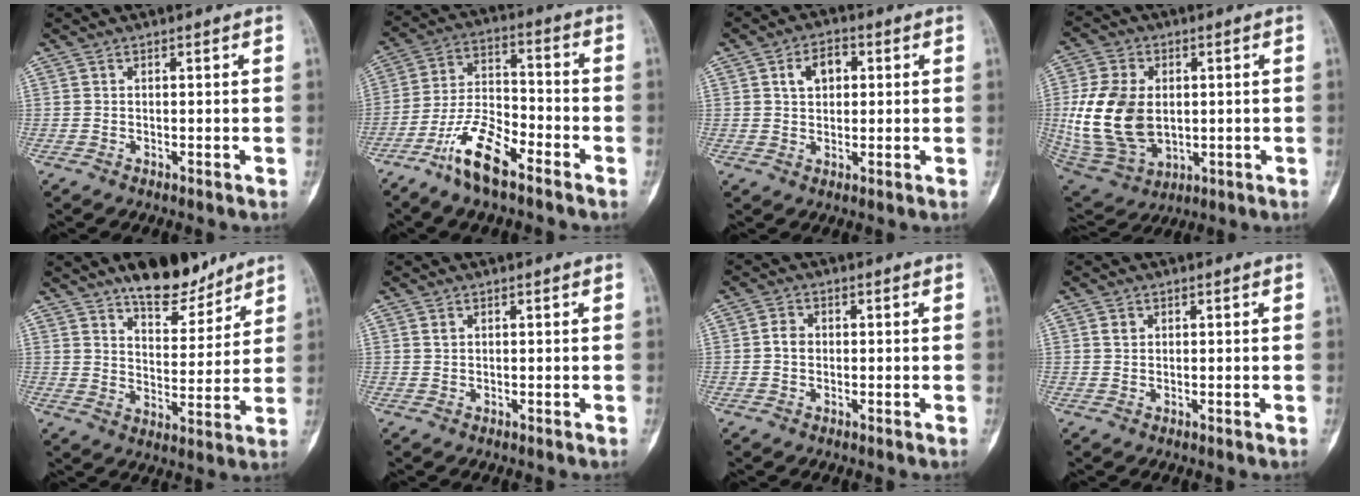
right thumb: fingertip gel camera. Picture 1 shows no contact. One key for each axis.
{"total": 11.6, "fx": -7.4, "fy": 3.9, "fz": 8.0, "tx": -0.158, "ty": 0.048, "tz": -0.146}
{"total": 5.4, "fx": 1.7, "fy": 3.6, "fz": 3.6, "tx": -0.043, "ty": 0.005, "tz": 0.025}
{"total": 17.2, "fx": 0.6, "fy": 11.7, "fz": 12.6, "tx": -0.240, "ty": -0.012, "tz": 0.029}
{"total": 11.7, "fx": 9.1, "fy": 4.8, "fz": 5.6, "tx": -0.048, "ty": -0.064, "tz": 0.146}
{"total": 0.8, "fx": 0.4, "fy": 0.5, "fz": 0.4, "tx": -0.005, "ty": 0.001, "tz": 0.008}
{"total": 2.2, "fx": 0.0, "fy": 1.8, "fz": 1.2, "tx": -0.013, "ty": 0.007, "tz": -0.004}
{"total": 1.3, "fx": 0.7, "fy": 1.0, "fz": 0.6, "tx": -0.004, "ty": -0.001, "tz": 0.013}